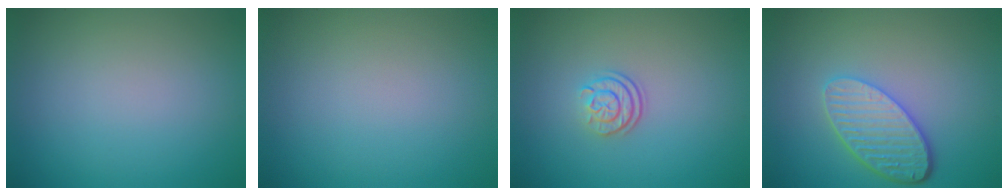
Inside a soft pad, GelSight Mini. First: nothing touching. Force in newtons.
{"total": 0.0}
{"total": 2.4, "press": 1.8, "slide": 1.6}
{"total": 4.8, "press": 3.9, "slide": 2.8}